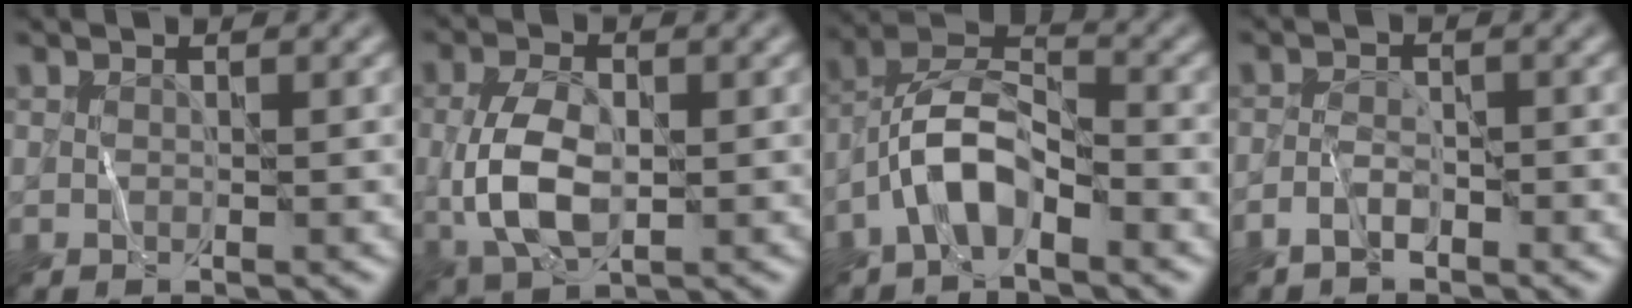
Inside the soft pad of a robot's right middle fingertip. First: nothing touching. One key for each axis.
{"total": 5.8, "fx": -0.4, "fy": 3.3, "fz": 4.7, "tx": -0.111, "ty": -0.004, "tz": -0.008}
{"total": 5.5, "fx": -3.0, "fy": 2.3, "fz": 4.0, "tx": -0.075, "ty": 0.017, "tz": -0.062}
{"total": 1.9, "fx": -1.5, "fy": 0.8, "fz": 1.0, "tx": -0.019, "ty": 0.007, "tz": -0.033}